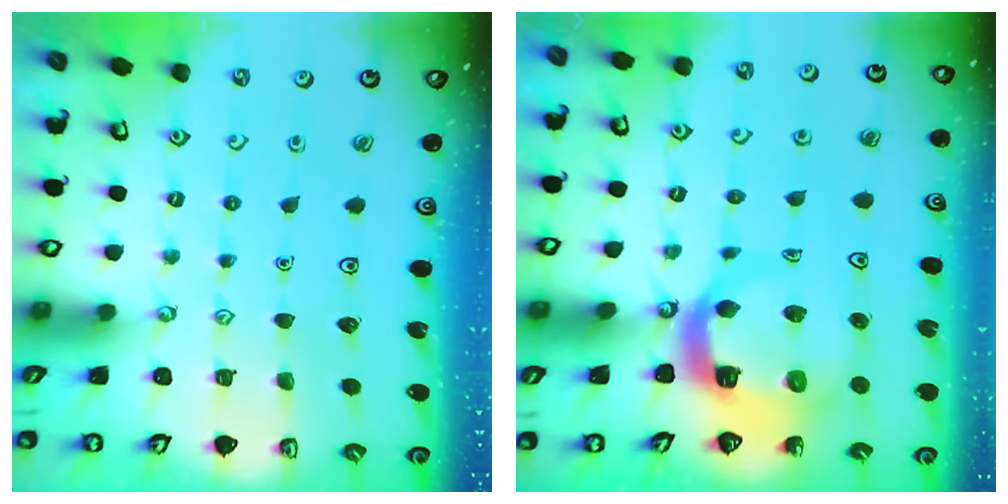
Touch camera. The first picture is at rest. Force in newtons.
{"total": 9.6, "press": 9.6, "slide": 1.3}